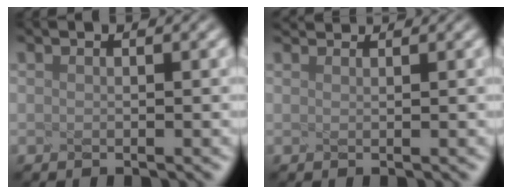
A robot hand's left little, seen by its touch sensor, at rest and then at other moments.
{"total": 2.3, "force": [2.1, 0.4, 0.6], "torque": [-0.014, 0.022, 0.032]}